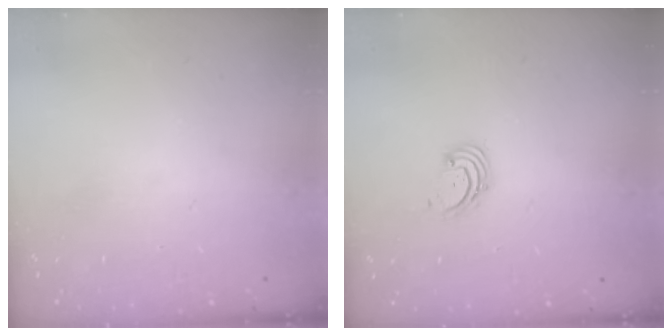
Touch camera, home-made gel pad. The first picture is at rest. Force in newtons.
{"total": 1.6, "press": 1.6, "slide": 0.2}